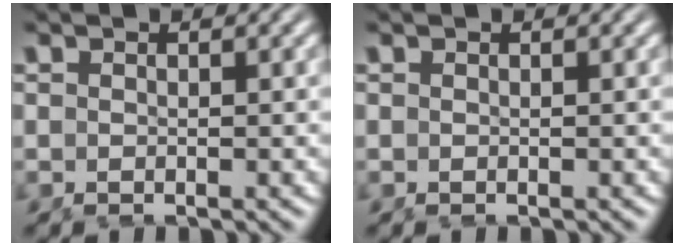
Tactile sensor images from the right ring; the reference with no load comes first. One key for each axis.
{"total": 0.0}